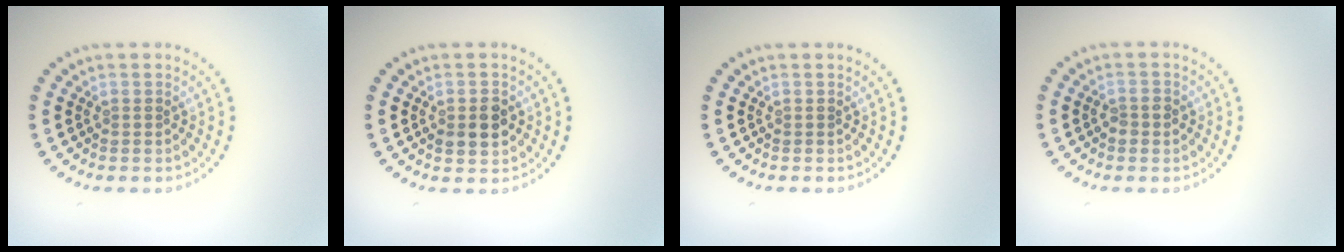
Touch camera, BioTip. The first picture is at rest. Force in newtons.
{"total": 2.9, "press": 2.9, "slide": 0.2}
{"total": 0.0}
{"total": 1.3, "press": 1.3, "slide": 0.3}